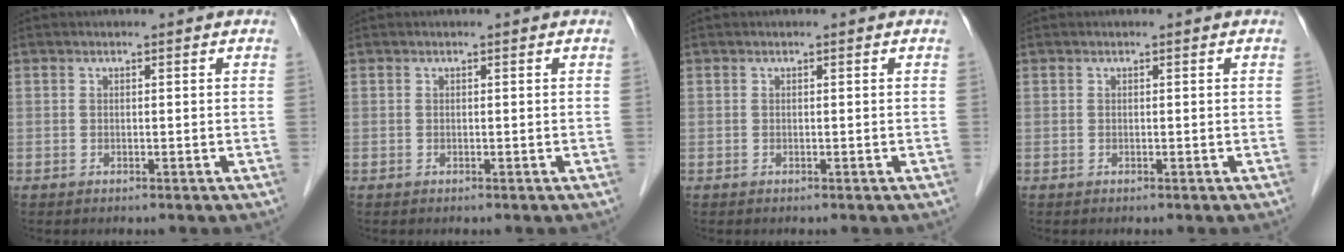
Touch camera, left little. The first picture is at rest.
{"total": 0.0}
{"total": 0.0}
{"total": 0.0}